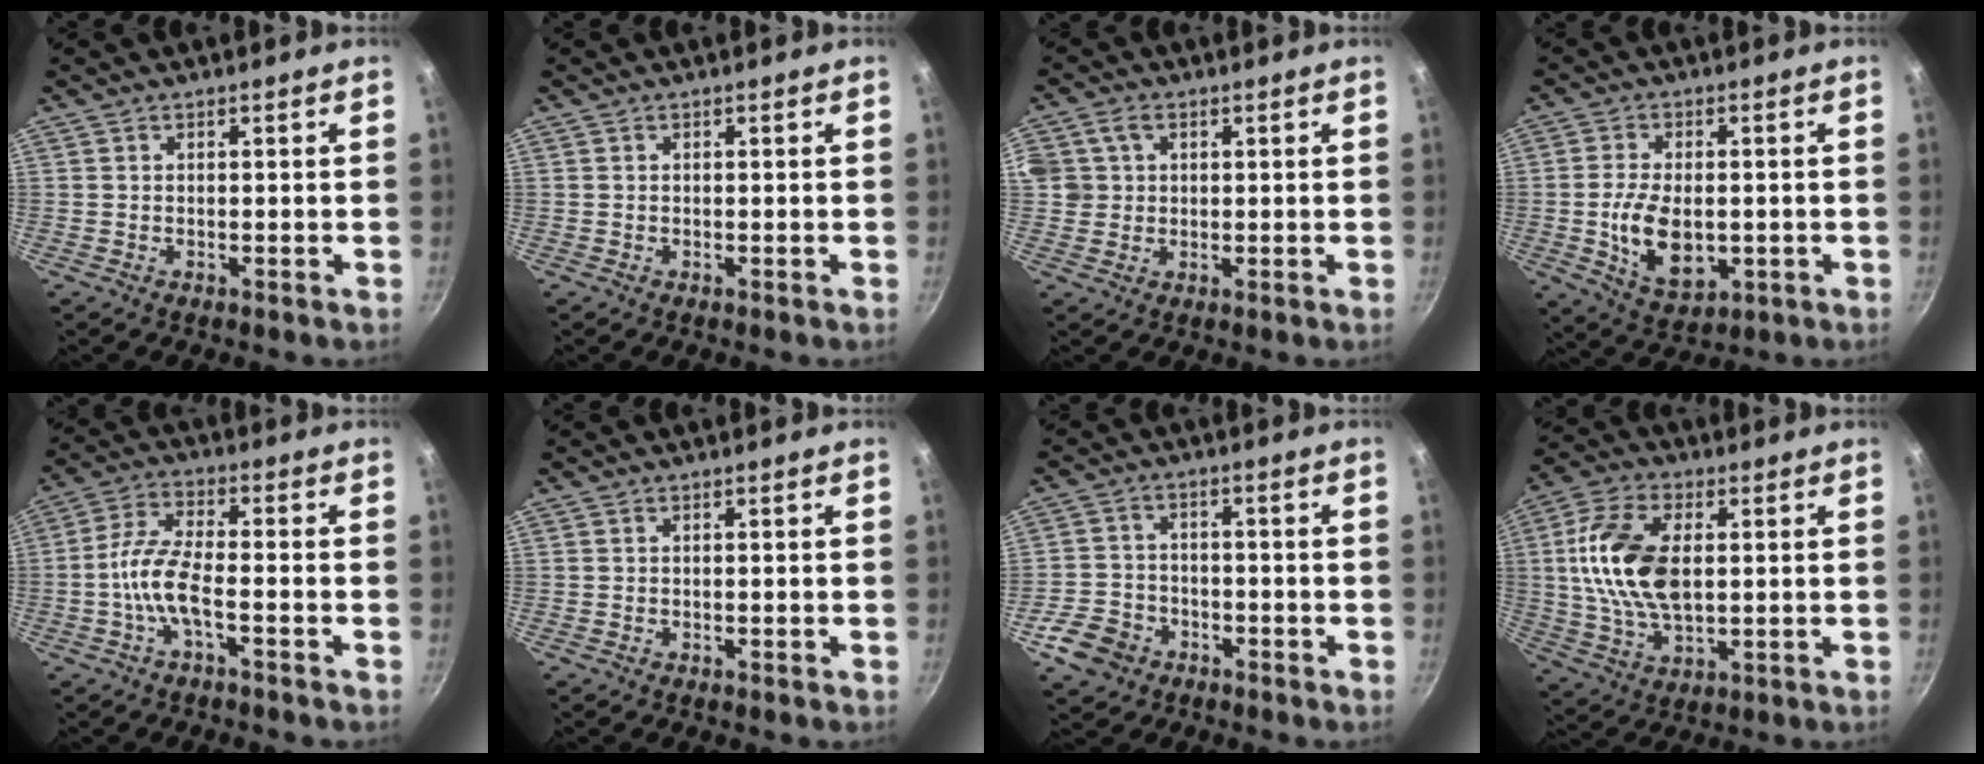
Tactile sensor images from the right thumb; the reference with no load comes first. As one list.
[{"total": 0.0}, {"total": 5.9, "force": [1.5, 5.1, 2.5], "torque": [-0.033, 0.007, 0.024]}, {"total": 11.2, "force": [-1.4, 6.7, 8.9], "torque": [-0.155, -0.004, -0.012]}, {"total": 7.8, "force": [-2.9, 2.8, 6.6], "torque": [-0.145, 0.031, -0.066]}, {"total": 0.0}, {"total": 7.9, "force": [-4.1, 6.0, 3.1], "torque": [-0.050, 0.033, -0.074]}, {"total": 15.6, "force": [1.8, 8.9, 12.7], "torque": [-0.235, 0.002, 0.031]}]